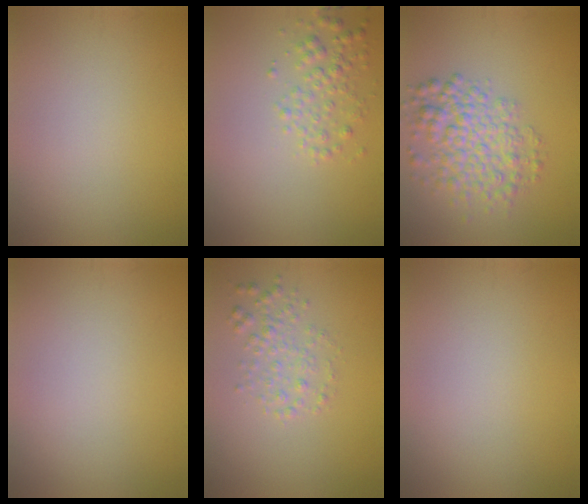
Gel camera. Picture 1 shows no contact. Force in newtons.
{"total": 2.3, "press": 2.3, "slide": 0.0}
{"total": 5.0, "press": 5.0, "slide": 0.1}
{"total": 0.0}
{"total": 2.1, "press": 2.1, "slide": 0.0}
{"total": 0.0}